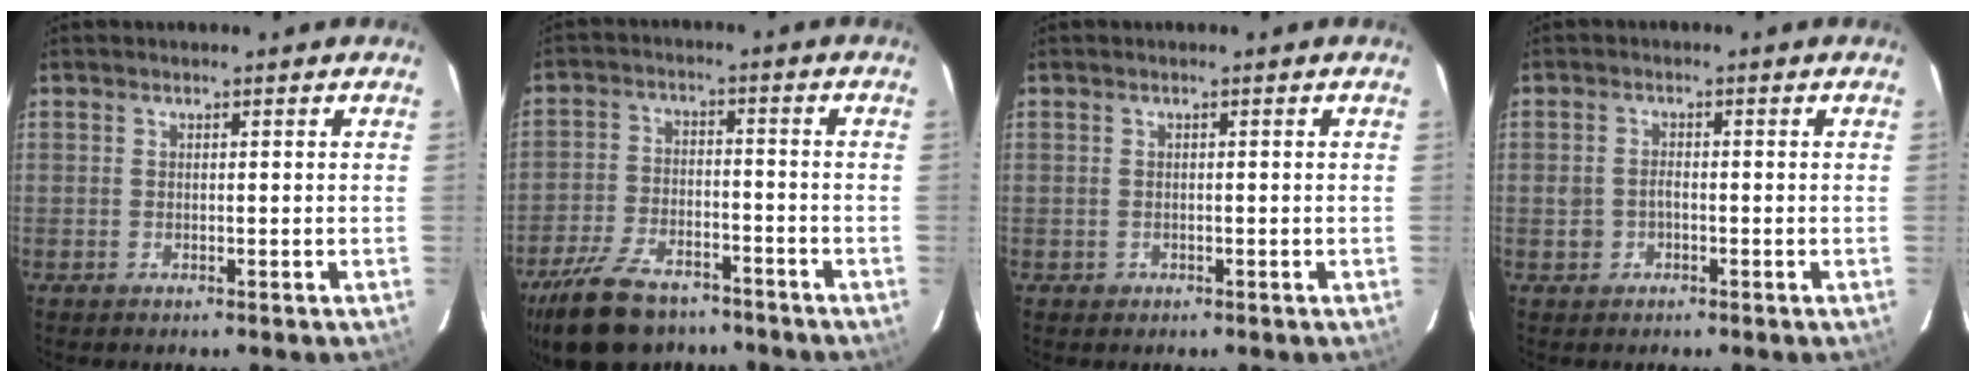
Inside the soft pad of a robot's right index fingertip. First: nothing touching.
{"total": 16.1, "force": [-12.1, 7.6, 7.4], "torque": [-0.175, -0.010, -0.201]}
{"total": 0.8, "force": [-0.4, 0.7, -0.1], "torque": [0.003, -0.001, -0.002]}
{"total": 2.3, "force": [-0.7, 1.9, 1.1], "torque": [-0.026, 0.006, -0.010]}